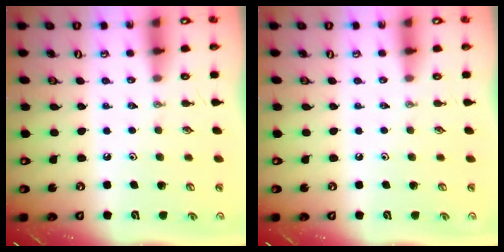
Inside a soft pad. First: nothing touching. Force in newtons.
{"total": 0.0}